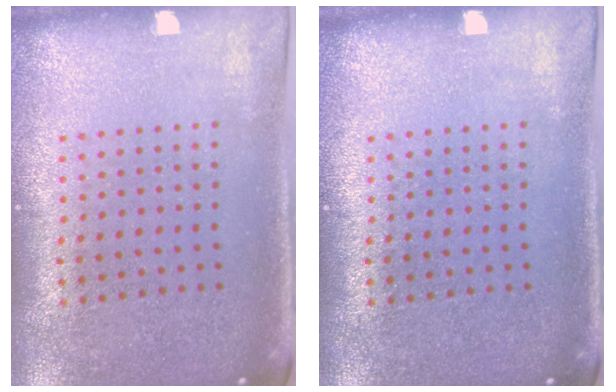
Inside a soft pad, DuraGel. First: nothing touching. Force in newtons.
{"total": 0.0}